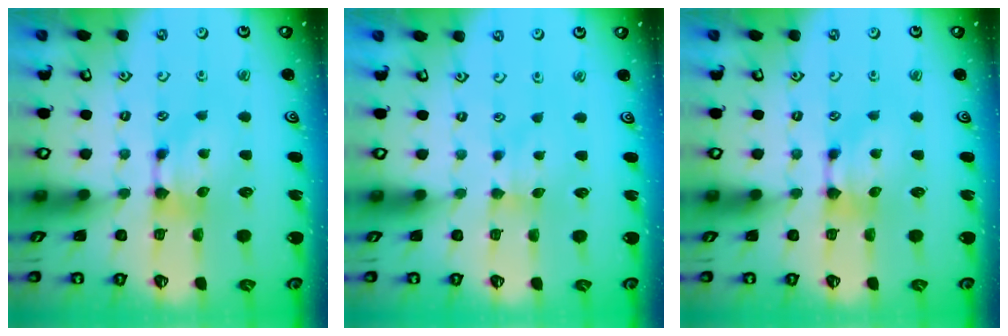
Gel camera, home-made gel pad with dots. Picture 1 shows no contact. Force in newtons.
{"total": 2.1, "press": 2.0, "slide": 0.5}
{"total": 0.0}